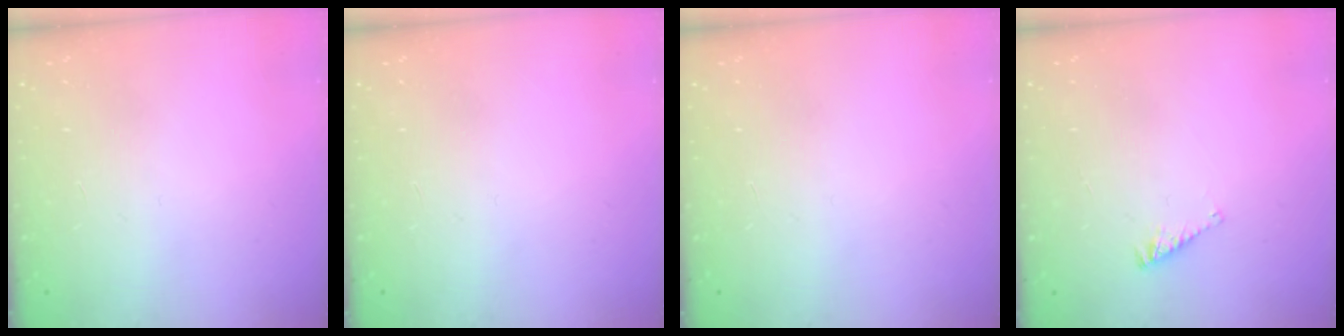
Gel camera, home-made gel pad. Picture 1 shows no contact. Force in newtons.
{"total": 0.0}
{"total": 0.0}
{"total": 2.5, "press": 2.4, "slide": 0.4}